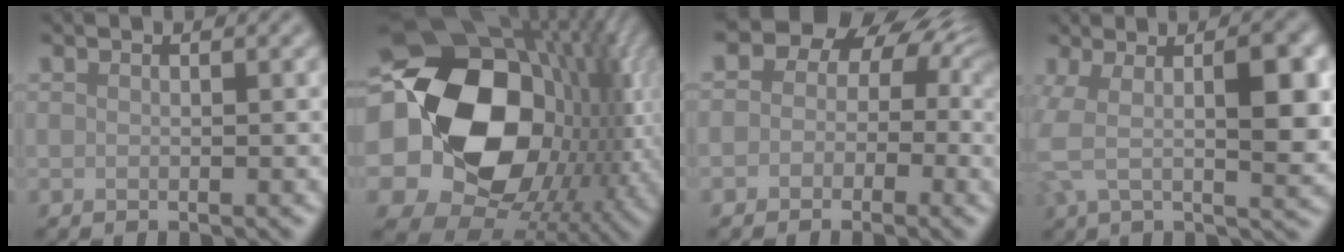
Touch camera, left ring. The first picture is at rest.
{"total": 20.9, "force": [0.7, 16.3, 13.1], "torque": [-0.261, -0.023, 0.045]}
{"total": 6.8, "force": [1.4, 5.5, 3.7], "torque": [-0.013, 0.019, -0.021]}
{"total": 7.5, "force": [0.6, 2.5, 7.0], "torque": [-0.123, 0.003, 0.006]}